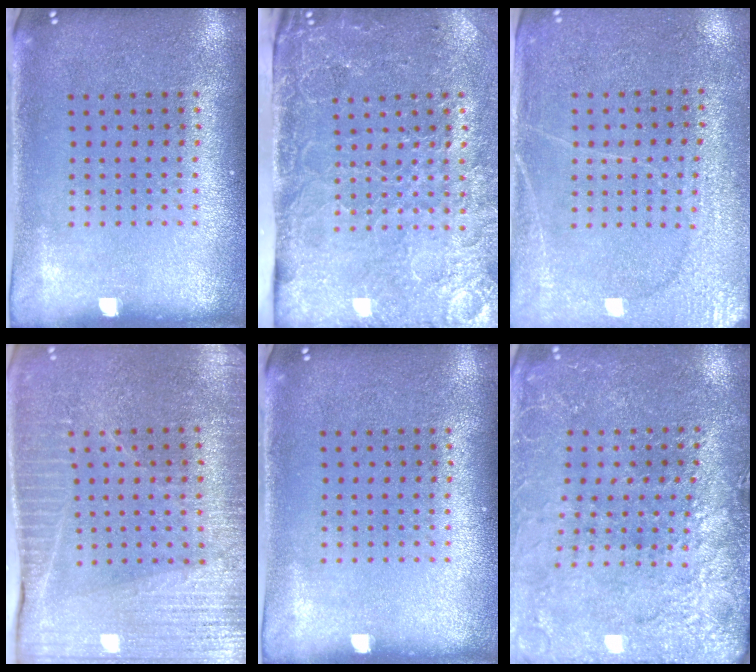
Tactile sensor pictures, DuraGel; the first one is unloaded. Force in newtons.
{"total": 4.6, "press": 3.7, "slide": 2.7}
{"total": 2.8, "press": 2.7, "slide": 0.8}
{"total": 3.5, "press": 3.4, "slide": 0.6}
{"total": 0.0}
{"total": 2.9, "press": 2.9, "slide": 0.3}